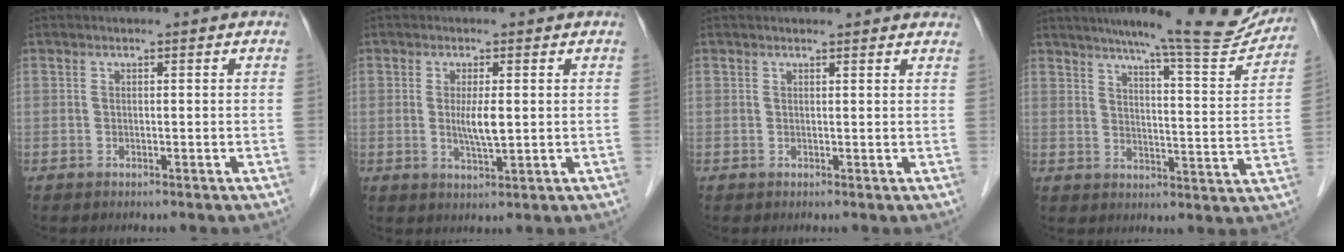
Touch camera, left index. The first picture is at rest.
{"total": 3.9, "force": [0.4, 0.8, 3.8], "torque": [-0.069, -0.007, 0.009]}
{"total": 5.1, "force": [4.8, 1.2, 1.1], "torque": [0.000, 0.009, 0.045]}
{"total": 17.9, "force": [16.1, 1.0, 7.8], "torque": [-0.100, -0.043, 0.203]}